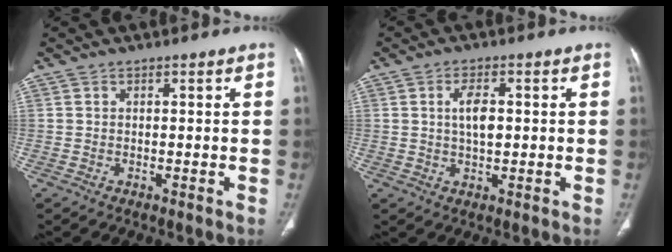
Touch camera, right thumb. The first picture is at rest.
{"total": 4.5, "force": [0.7, 2.1, 3.9], "torque": [-0.070, -0.002, 0.012]}